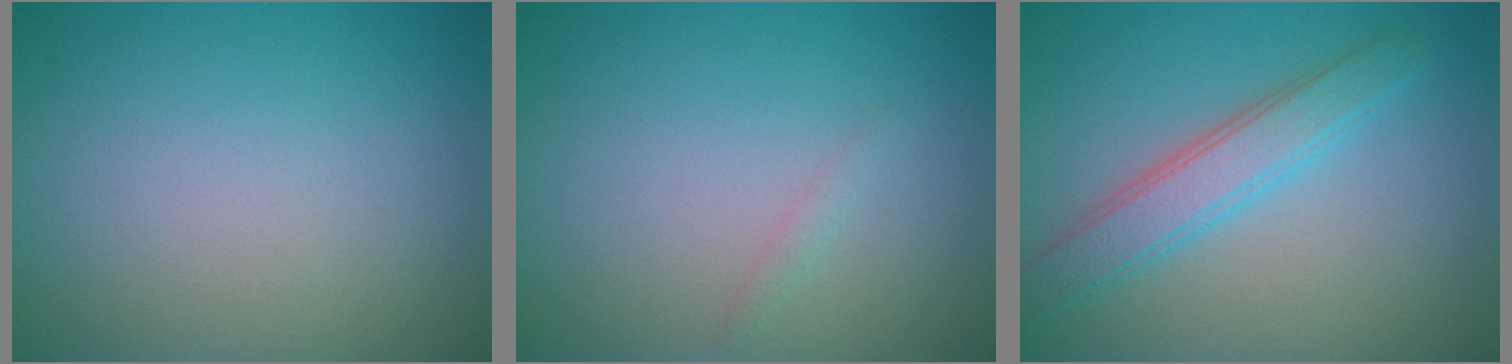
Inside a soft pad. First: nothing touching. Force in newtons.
{"total": 0.7, "press": 0.7, "slide": 0.0}
{"total": 3.7, "press": 3.7, "slide": 0.2}